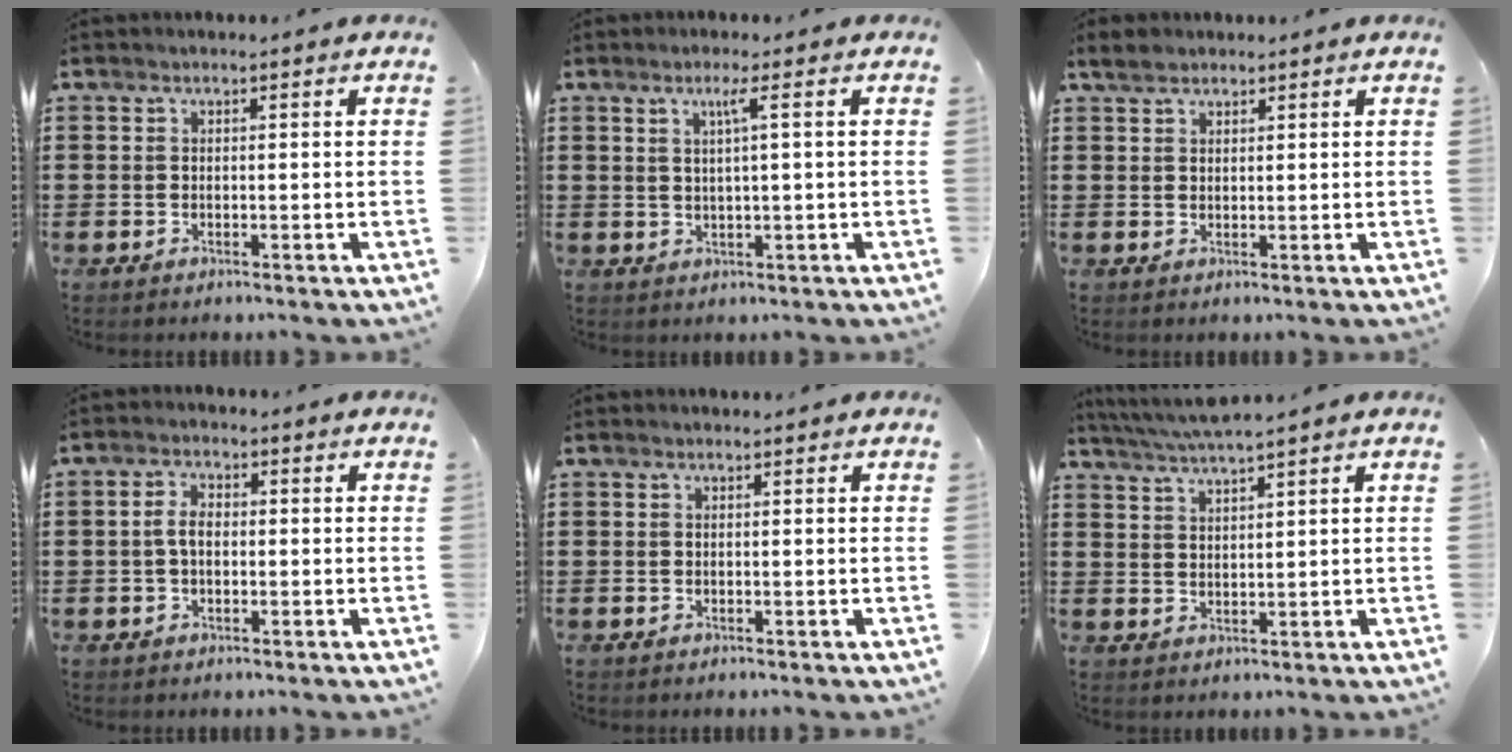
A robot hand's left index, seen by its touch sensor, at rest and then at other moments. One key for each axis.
{"total": 2.4, "fx": 0.9, "fy": -0.2, "fz": 2.2, "tx": -0.047, "ty": -0.002, "tz": 0.012}
{"total": 2.3, "fx": 1.7, "fy": 1.1, "fz": 1.0, "tx": -0.025, "ty": 0.007, "tz": 0.033}
{"total": 3.5, "fx": 0.0, "fy": 2.0, "fz": 3.0, "tx": -0.066, "ty": 0.005, "tz": -0.003}
{"total": 0.0}
{"total": 3.6, "fx": 3.2, "fy": -0.7, "fz": 1.3, "tx": -0.035, "ty": -0.013, "tz": 0.058}